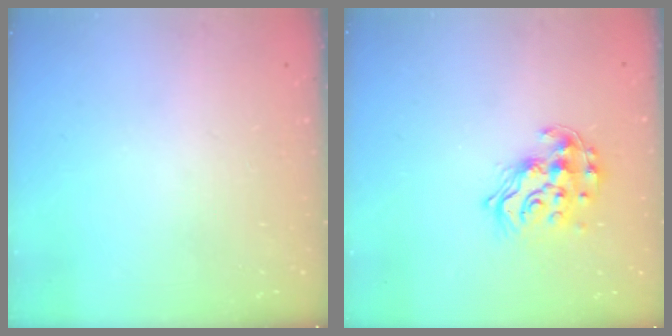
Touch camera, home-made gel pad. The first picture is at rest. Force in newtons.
{"total": 15.1, "press": 15.1, "slide": 1.2}